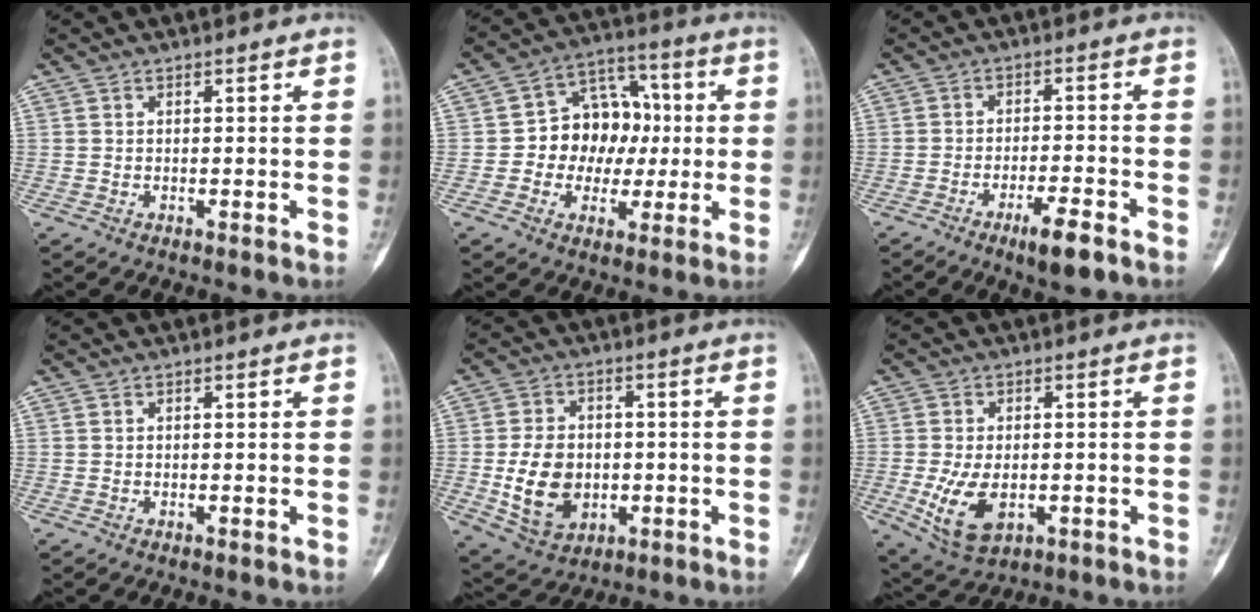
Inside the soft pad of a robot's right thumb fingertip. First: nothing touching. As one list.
[{"total": 12.7, "force": [-0.1, 10.1, 7.7], "torque": [-0.067, 0.031, -0.007]}, {"total": 6.7, "force": [-4.3, 1.4, 5.0], "torque": [-0.085, 0.018, -0.068]}, {"total": 0.0}, {"total": 11.5, "force": [-1.6, 8.6, 7.5], "torque": [-0.111, 0.002, -0.016]}, {"total": 9.0, "force": [-2.1, 5.3, 7.0], "torque": [-0.132, -0.006, -0.023]}]